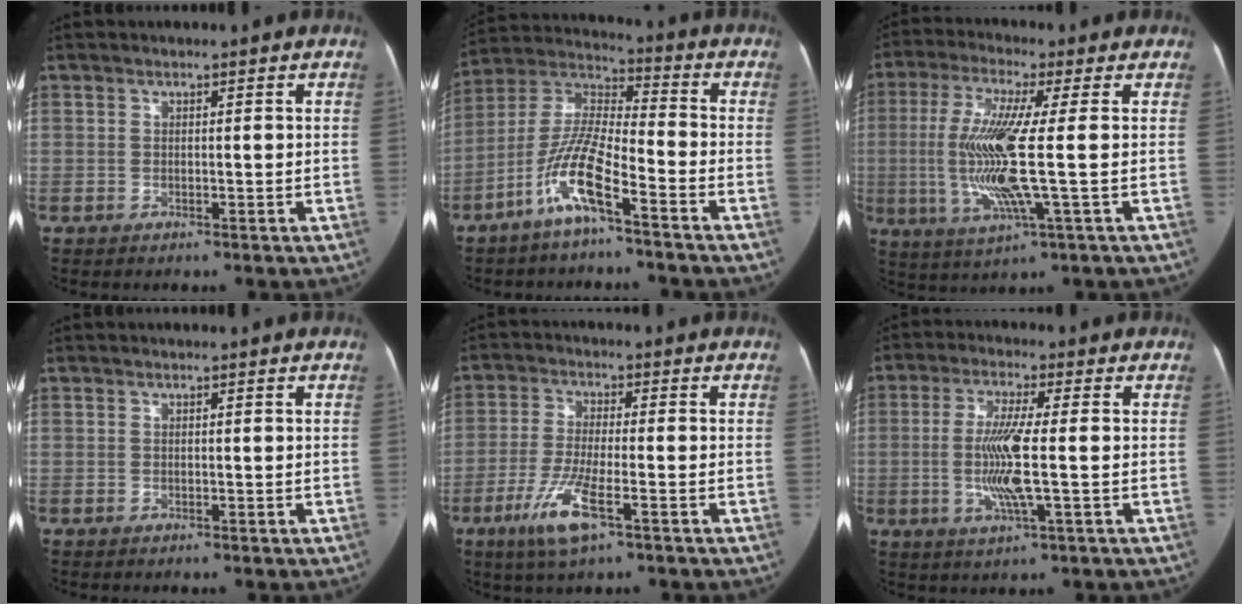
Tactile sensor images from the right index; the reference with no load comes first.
{"total": 11.4, "force": [-6.3, 1.5, 9.4], "torque": [-0.201, 0.003, -0.128]}
{"total": 13.1, "force": [-0.8, 0.4, 13.0], "torque": [-0.277, -0.007, -0.020]}
{"total": 0.0}
{"total": 8.3, "force": [-4.1, 1.3, 7.0], "torque": [-0.151, -0.018, -0.077]}
{"total": 8.7, "force": [-1.1, 0.5, 8.6], "torque": [-0.176, -0.006, -0.023]}